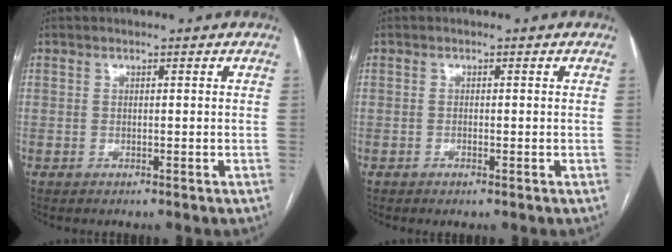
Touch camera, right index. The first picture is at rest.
{"total": 0.5, "force": [-0.4, 0.1, 0.4], "torque": [-0.008, 0.000, -0.006]}